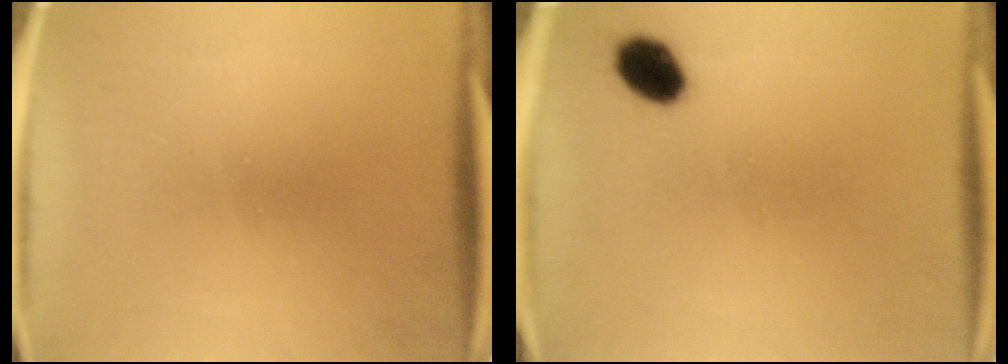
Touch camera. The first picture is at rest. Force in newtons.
{"total": 5.5}